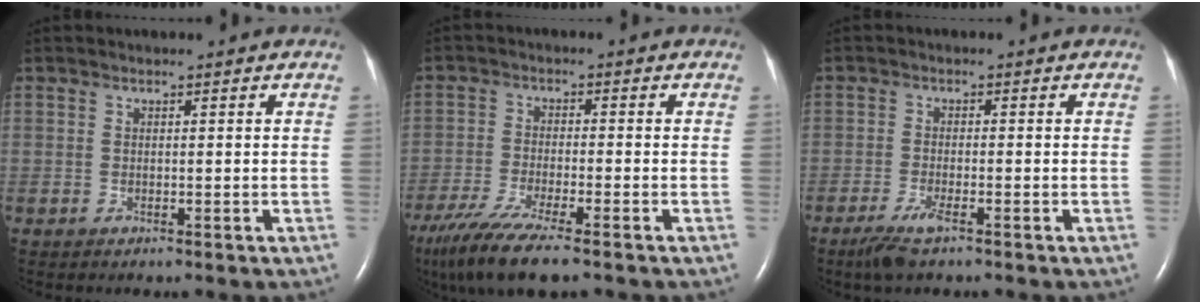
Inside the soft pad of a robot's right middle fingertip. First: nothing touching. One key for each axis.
{"total": 11.5, "fx": -8.8, "fy": 1.0, "fz": 7.3, "tx": -0.139, "ty": -0.029, "tz": -0.151}
{"total": 3.6, "fx": -2.4, "fy": 0.5, "fz": 2.6, "tx": -0.066, "ty": -0.009, "tz": -0.047}